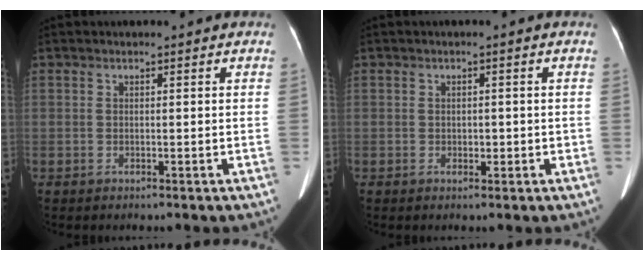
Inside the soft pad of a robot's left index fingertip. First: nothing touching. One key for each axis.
{"total": 1.0, "fx": -0.2, "fy": 0.9, "fz": 0.5, "tx": -0.008, "ty": 0.002, "tz": -0.003}